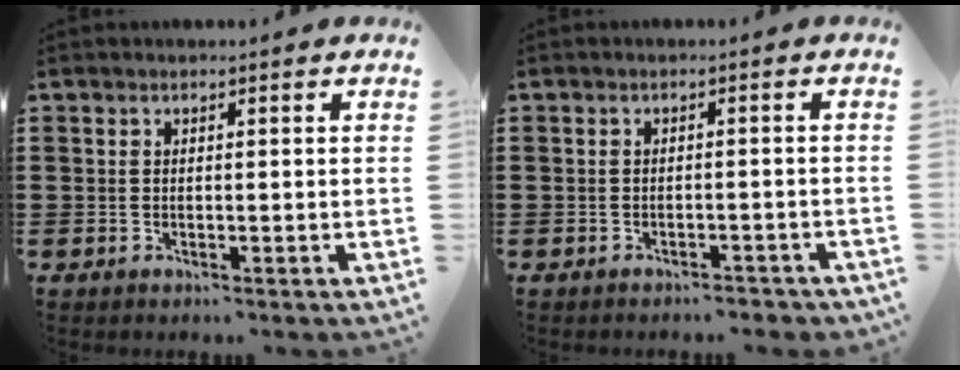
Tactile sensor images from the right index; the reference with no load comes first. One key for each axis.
{"total": 1.5, "fx": -1.5, "fy": 0.1, "fz": 0.2, "tx": -0.010, "ty": -0.001, "tz": -0.032}